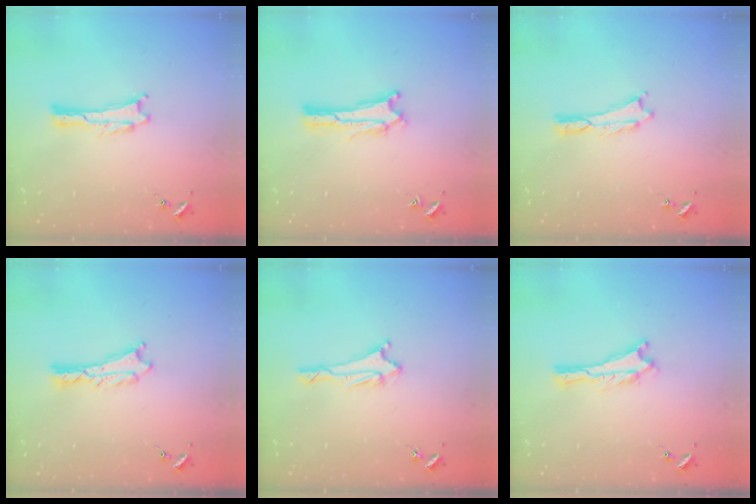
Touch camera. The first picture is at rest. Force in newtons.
{"total": 0.6, "press": 0.5, "slide": 0.2}
{"total": 0.0}
{"total": 0.7, "press": 0.6, "slide": 0.2}
{"total": 1.7, "press": 1.6, "slide": 0.6}
{"total": 0.0}